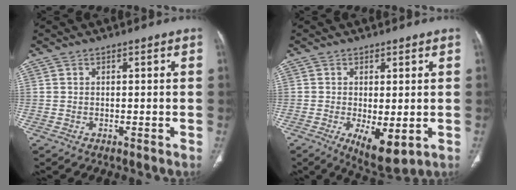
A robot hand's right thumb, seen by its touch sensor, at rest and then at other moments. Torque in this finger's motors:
{"motor_torque": [-0.70, 0.52, -0.07, 0.22, 0.07]}